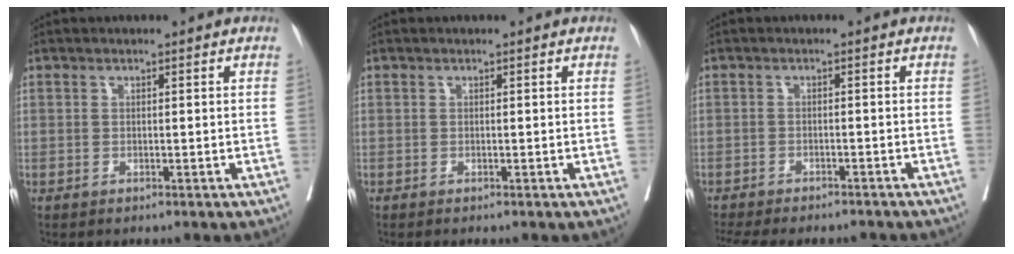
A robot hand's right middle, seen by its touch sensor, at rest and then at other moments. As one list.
[{"total": 0.0}, {"total": 12.9, "force": [-11.5, 2.9, 4.9], "torque": [-0.097, -0.012, -0.151]}]